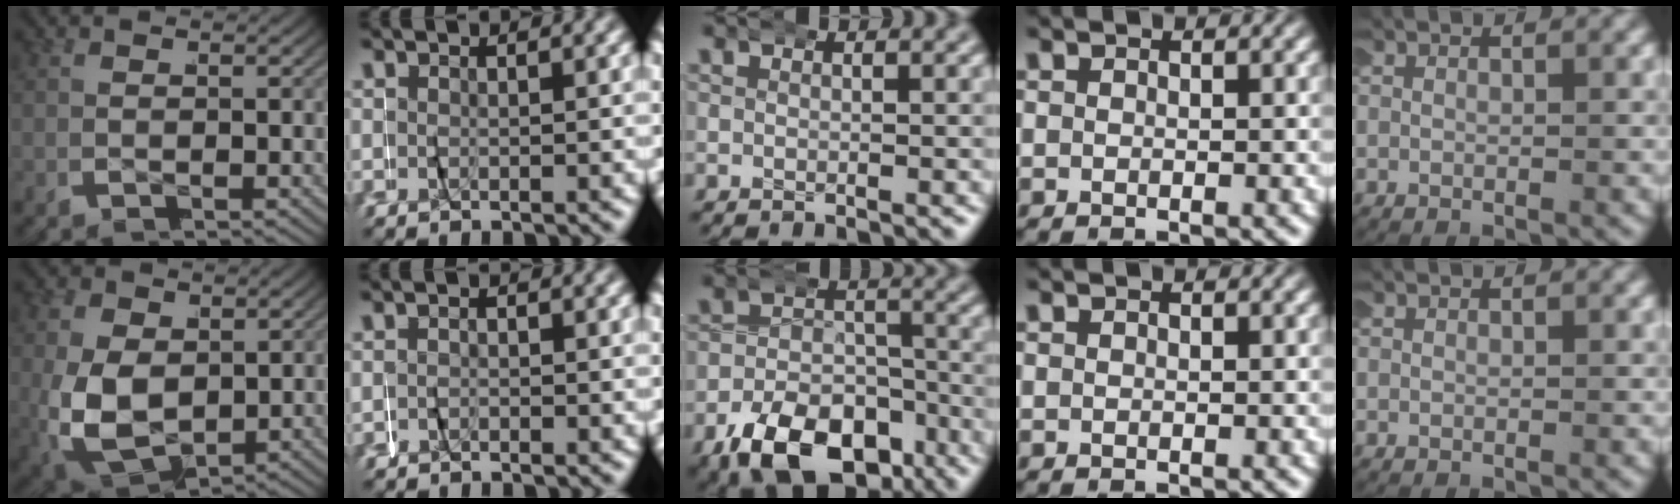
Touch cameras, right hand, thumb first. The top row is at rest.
{"thumb": {"total": 10.9, "force": [-2.0, 8.5, 6.5], "torque": [-0.182, -0.058, -0.012]}, "index": {"total": 0.6, "force": [-0.5, 0.3, -0.2], "torque": [-0.006, 0.001, -0.011]}, "middle": {"total": 10.5, "force": [-7.3, 5.7, 5.0], "torque": [-0.063, -0.027, -0.112]}}